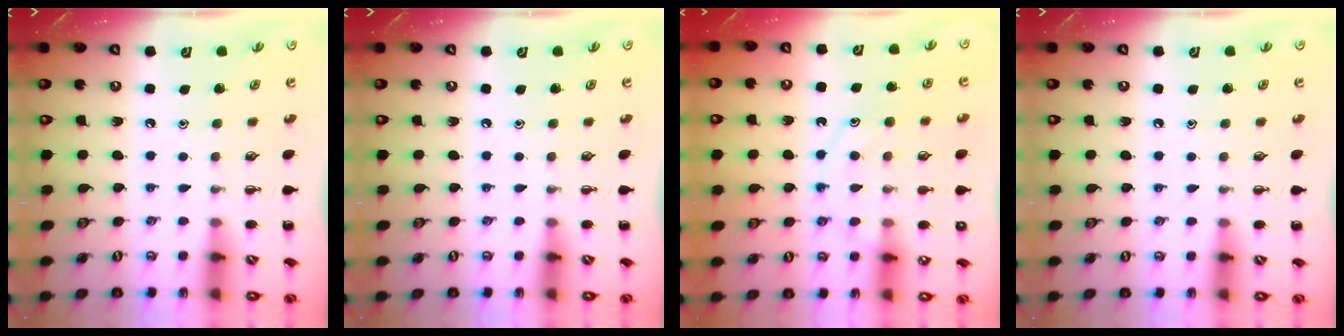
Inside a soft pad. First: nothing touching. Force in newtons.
{"total": 0.0}
{"total": 11.9, "press": 11.9, "slide": 0.8}
{"total": 3.6, "press": 3.3, "slide": 1.3}